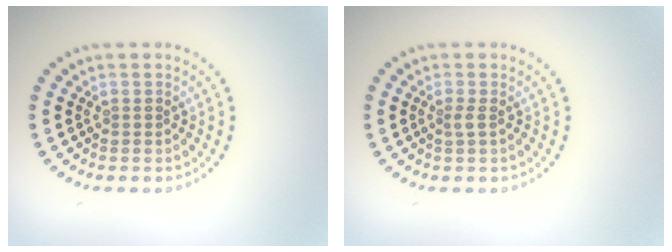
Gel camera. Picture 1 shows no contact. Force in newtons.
{"total": 0.9, "press": 0.6, "slide": 0.6}